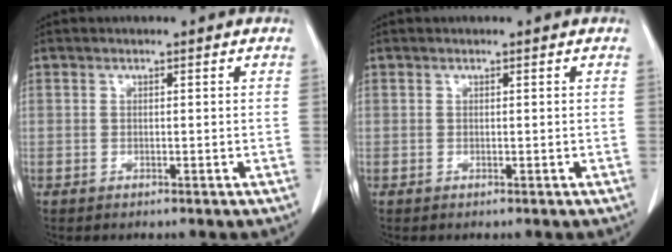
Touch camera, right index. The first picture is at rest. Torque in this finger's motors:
{"motor_torque": [0.00, 0.00, 0.00, 0.00]}